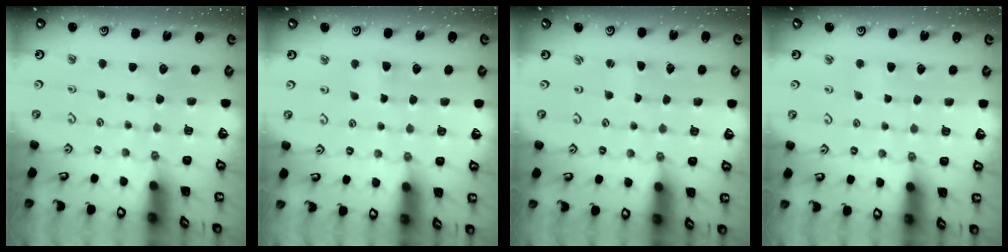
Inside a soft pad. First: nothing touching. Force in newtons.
{"total": 4.7, "press": 4.6, "slide": 0.7}
{"total": 0.0}
{"total": 2.5, "press": 2.4, "slide": 0.7}